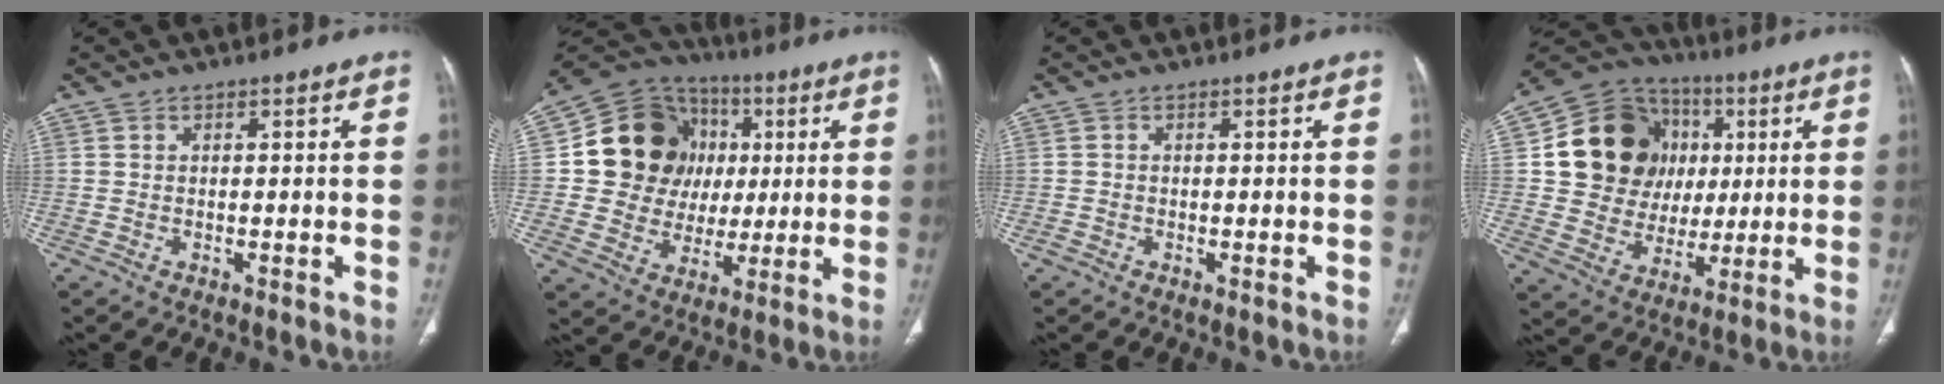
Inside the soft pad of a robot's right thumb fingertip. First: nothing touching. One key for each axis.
{"total": 18.4, "fx": 3.0, "fy": 16.2, "fz": 8.1, "tx": -0.094, "ty": 0.024, "tz": 0.062}
{"total": 0.7, "fx": -0.3, "fy": 0.5, "fz": 0.3, "tx": -0.007, "ty": -0.001, "tz": -0.007}
{"total": 19.6, "fx": 3.9, "fy": 16.8, "fz": 9.5, "tx": -0.122, "ty": 0.020, "tz": 0.080}